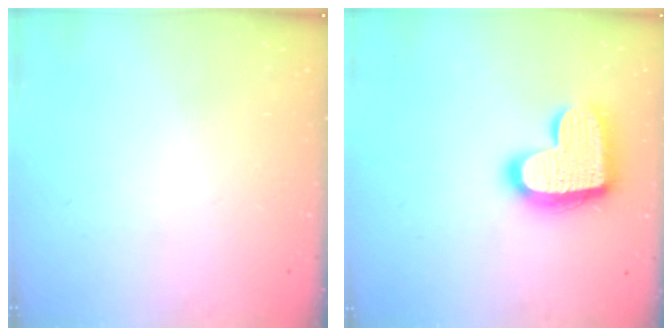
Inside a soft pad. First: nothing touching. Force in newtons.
{"total": 18.3, "press": 18.2, "slide": 1.1}